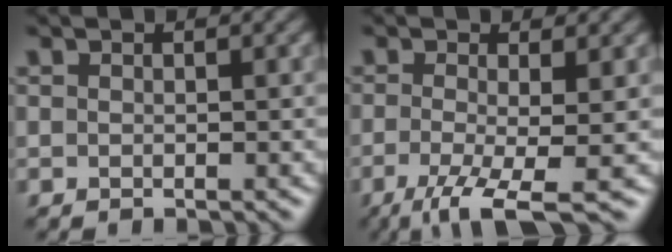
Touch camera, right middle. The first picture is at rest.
{"total": 5.7, "force": [-2.4, 1.2, 5.0], "torque": [-0.100, -0.015, -0.046]}